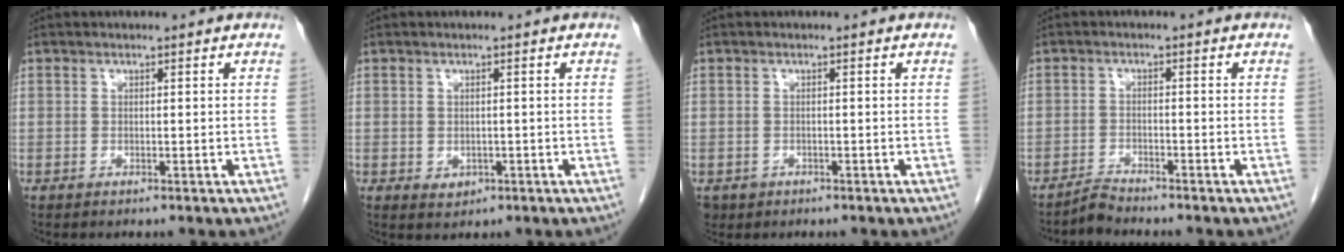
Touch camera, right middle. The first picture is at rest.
{"total": 1.6, "force": [-0.4, 1.3, 0.8], "torque": [-0.016, -0.001, 0.002]}
{"total": 2.2, "force": [-1.2, 1.8, 0.3], "torque": [-0.008, 0.001, -0.016]}
{"total": 2.1, "force": [-2.0, -0.3, -0.2], "torque": [0.003, -0.011, -0.037]}